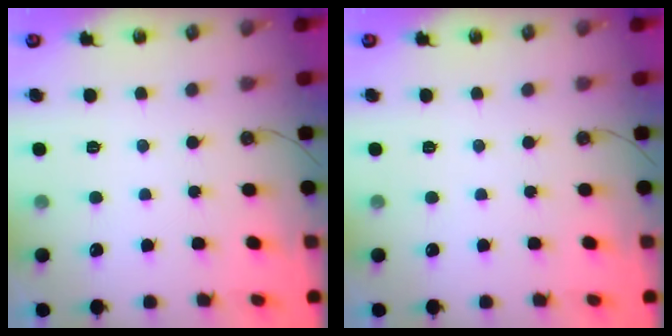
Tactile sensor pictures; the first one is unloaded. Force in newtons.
{"total": 0.0}